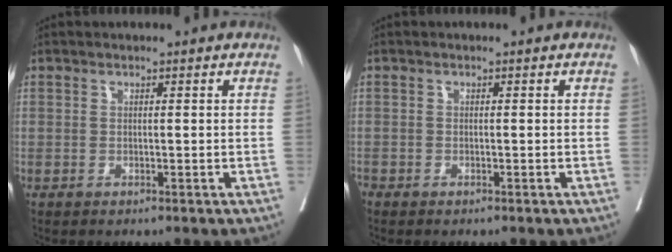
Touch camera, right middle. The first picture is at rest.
{"total": 0.7, "force": [-0.6, 0.4, 0.0], "torque": [-0.001, 0.002, -0.012]}